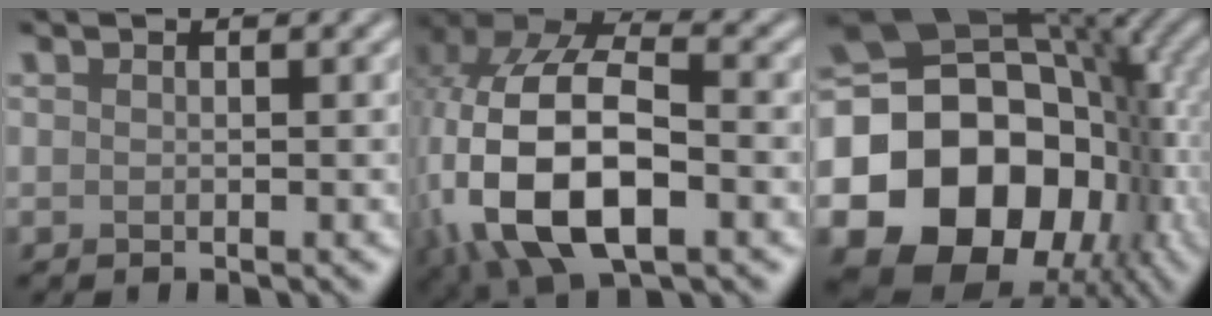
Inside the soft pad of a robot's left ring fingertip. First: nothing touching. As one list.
[{"total": 13.8, "force": [-3.7, 7.5, 11.0], "torque": [-0.241, -0.008, -0.063]}, {"total": 20.2, "force": [-5.2, 15.8, 11.5], "torque": [-0.190, -0.022, -0.091]}]